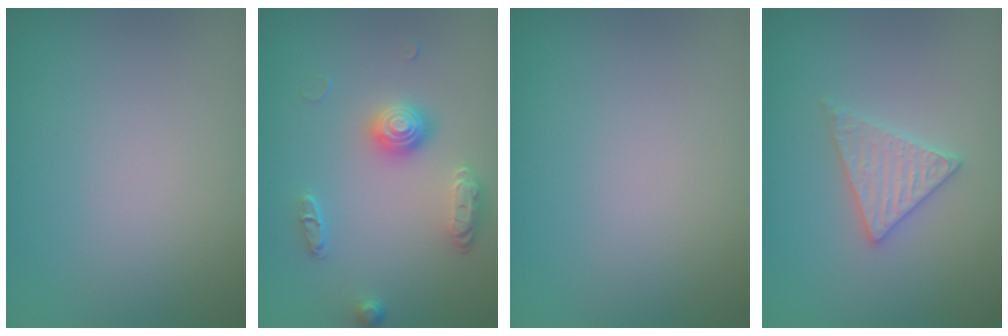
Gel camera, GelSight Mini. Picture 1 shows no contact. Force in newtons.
{"total": 2.6, "press": 2.2, "slide": 1.5}
{"total": 0.0}
{"total": 2.6, "press": 2.6, "slide": 0.3}